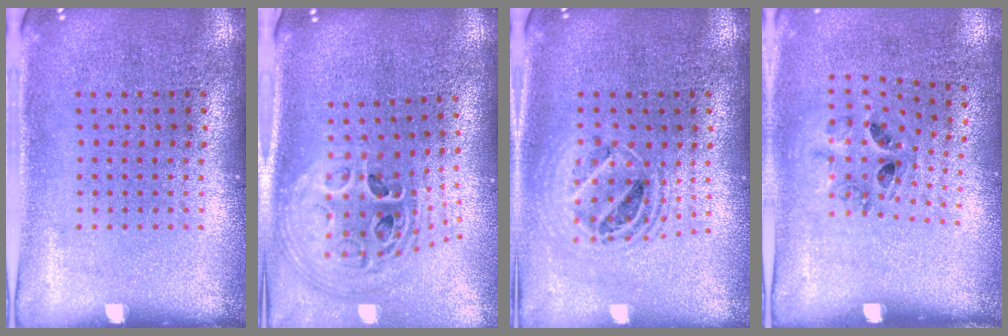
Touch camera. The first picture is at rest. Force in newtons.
{"total": 2.8, "press": 2.0, "slide": 1.9}
{"total": 1.6, "press": 1.4, "slide": 0.7}
{"total": 1.2, "press": 0.8, "slide": 0.9}